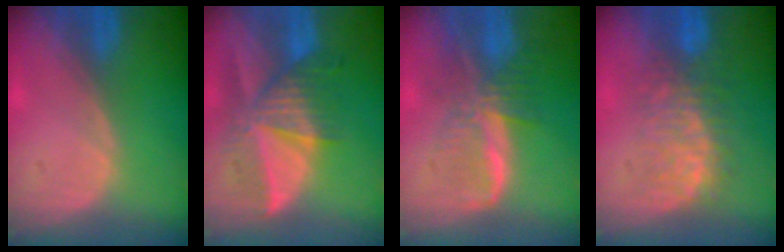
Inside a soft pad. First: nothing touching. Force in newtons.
{"total": 9.1, "press": 8.3, "slide": 3.8}
{"total": 8.1, "press": 7.0, "slide": 4.1}
{"total": 7.8, "press": 7.6, "slide": 1.6}